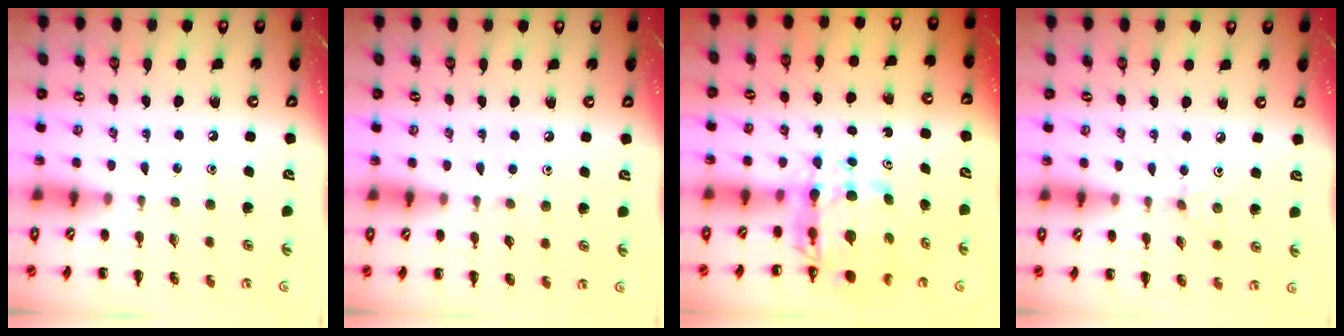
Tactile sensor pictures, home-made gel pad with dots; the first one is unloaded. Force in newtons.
{"total": 2.9, "press": 2.7, "slide": 1.1}
{"total": 8.6, "press": 8.0, "slide": 3.2}
{"total": 1.7, "press": 1.6, "slide": 0.6}